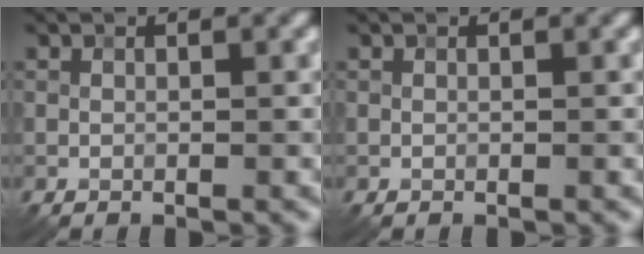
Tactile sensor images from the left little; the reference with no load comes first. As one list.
[{"total": 0.0}]